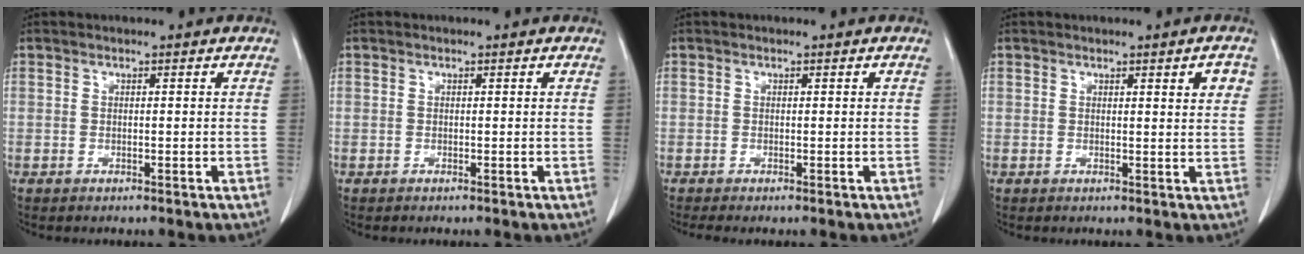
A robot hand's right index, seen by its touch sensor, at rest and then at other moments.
{"total": 0.0}
{"total": 0.7, "force": [-0.5, 0.0, 0.5], "torque": [-0.011, -0.004, -0.010]}
{"total": 2.2, "force": [0.9, 0.1, 2.0], "torque": [-0.024, -0.001, 0.011]}